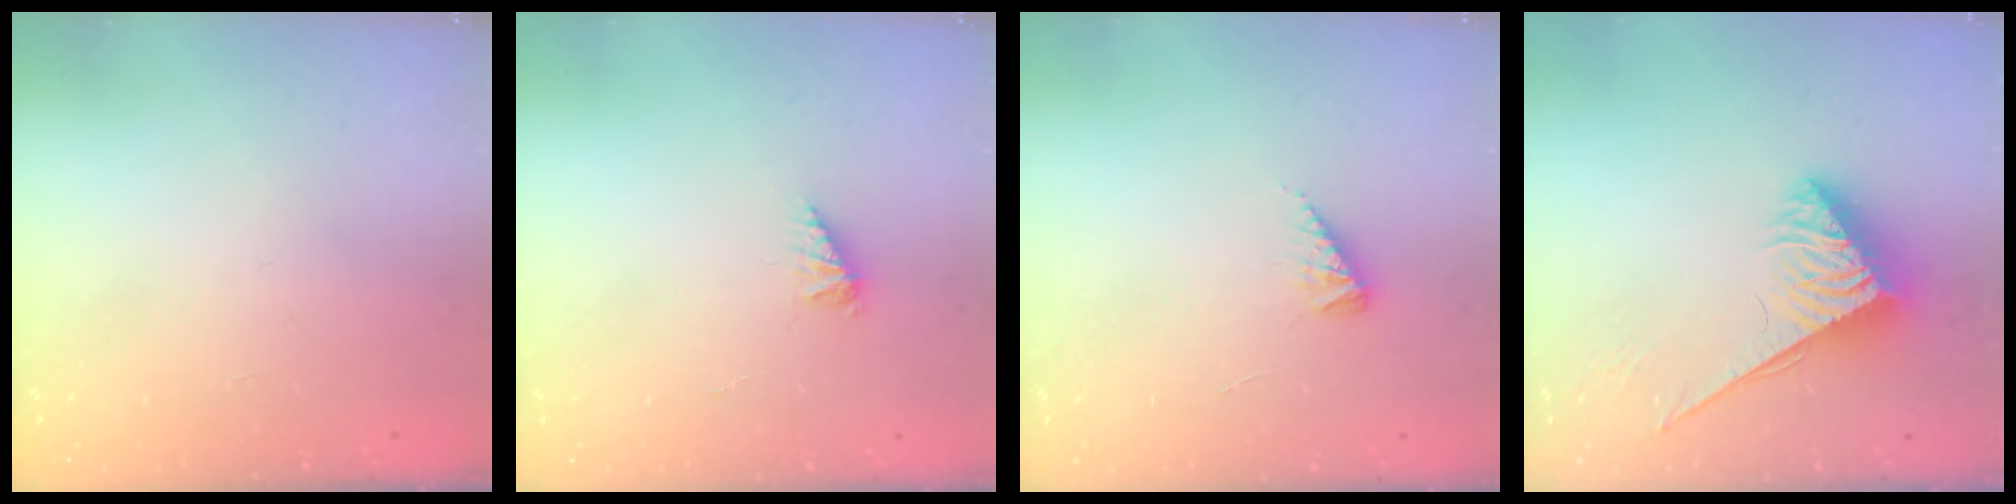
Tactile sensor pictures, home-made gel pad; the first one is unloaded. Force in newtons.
{"total": 2.4, "press": 2.4, "slide": 0.3}
{"total": 3.9, "press": 3.8, "slide": 0.6}
{"total": 3.9, "press": 3.8, "slide": 0.5}